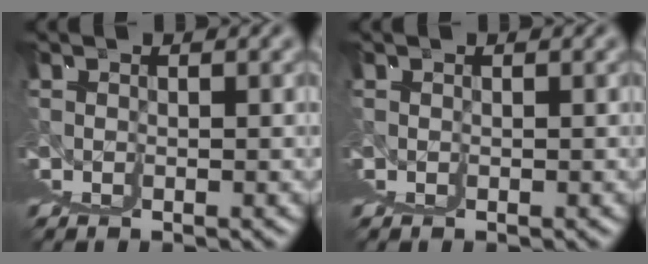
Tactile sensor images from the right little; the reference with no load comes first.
{"total": 0.0}